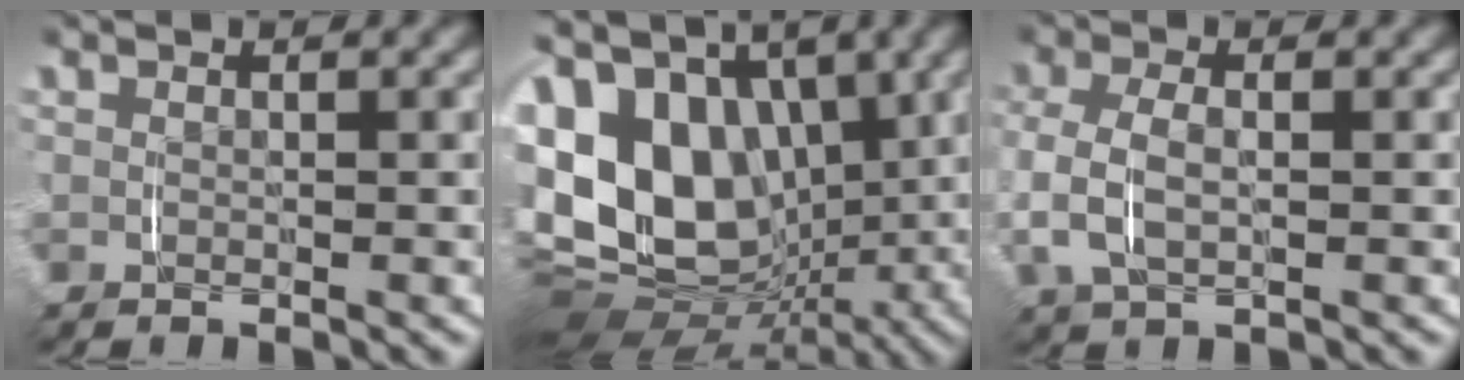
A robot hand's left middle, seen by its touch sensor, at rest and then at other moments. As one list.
[{"total": 21.0, "force": [0.4, 16.4, 13.1], "torque": [-0.289, -0.049, 0.018]}, {"total": 4.2, "force": [0.0, 2.6, 3.2], "torque": [-0.093, -0.001, 0.004]}]